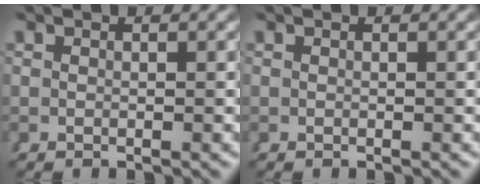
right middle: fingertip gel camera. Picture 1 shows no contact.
{"total": 0.0}